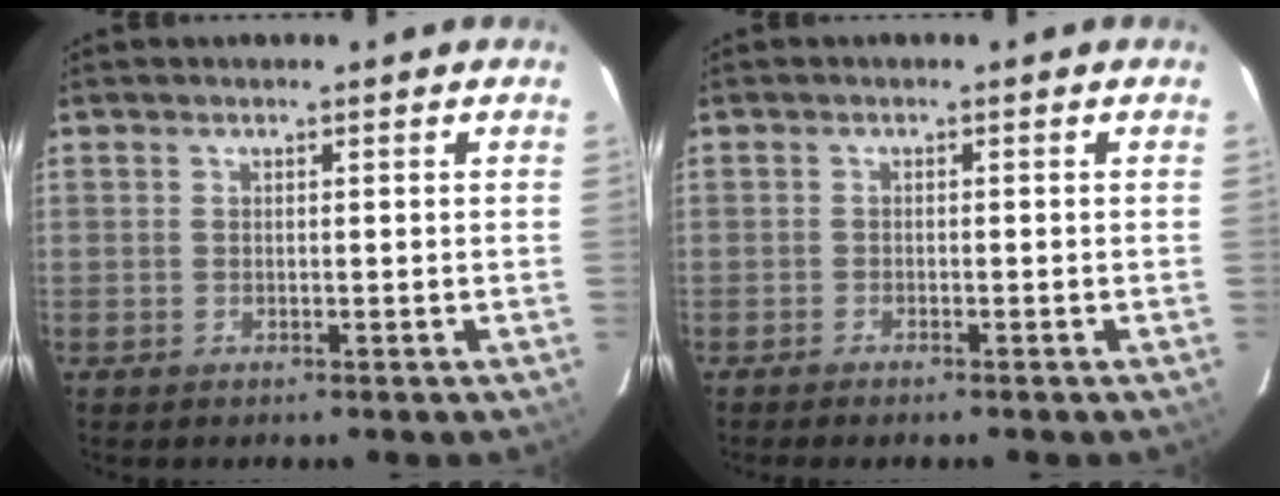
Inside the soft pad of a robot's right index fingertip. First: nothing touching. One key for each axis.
{"total": 1.4, "fx": -1.2, "fy": 0.1, "fz": 0.7, "tx": -0.022, "ty": 0.000, "tz": -0.024}